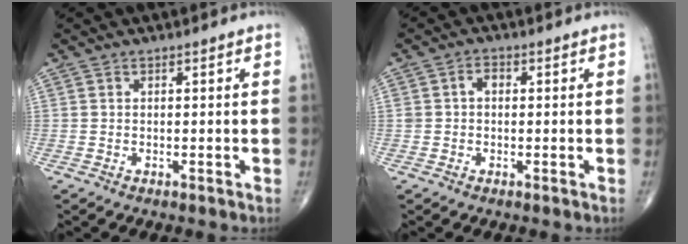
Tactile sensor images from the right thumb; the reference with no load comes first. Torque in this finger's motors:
{"motor_torque": [0.58, 0.44, 0.44, 0.15, -0.01]}